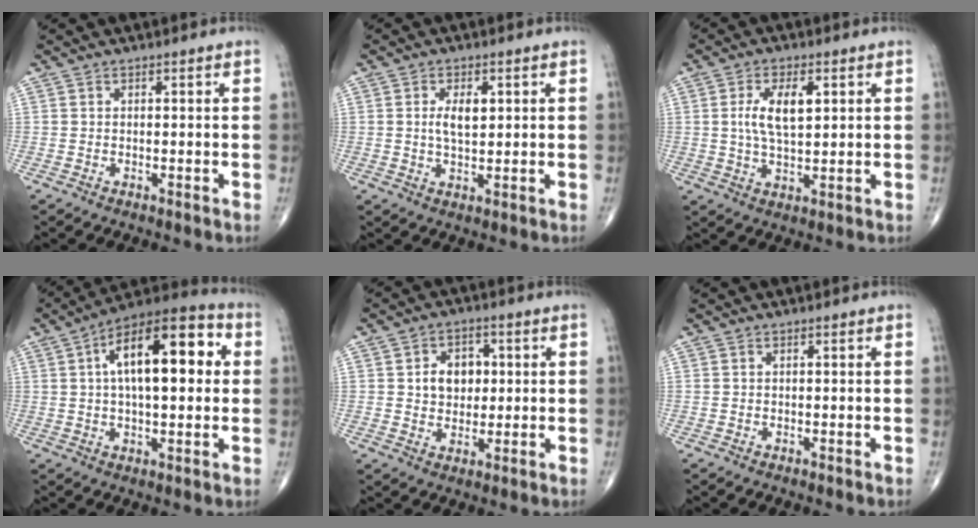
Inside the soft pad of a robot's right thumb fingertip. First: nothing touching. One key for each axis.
{"total": 4.5, "fx": 1.0, "fy": 2.2, "fz": 3.8, "tx": -0.064, "ty": -0.007, "tz": 0.018}
{"total": 7.6, "fx": 1.8, "fy": 3.3, "fz": 6.6, "tx": -0.124, "ty": -0.006, "tz": 0.033}
{"total": 19.0, "fx": 3.7, "fy": 8.3, "fz": 16.7, "tx": -0.233, "ty": 0.026, "tz": 0.046}
{"total": 7.0, "fx": 1.1, "fy": 5.4, "fz": 4.3, "tx": -0.035, "ty": 0.000, "tz": 0.017}
{"total": 0.0}